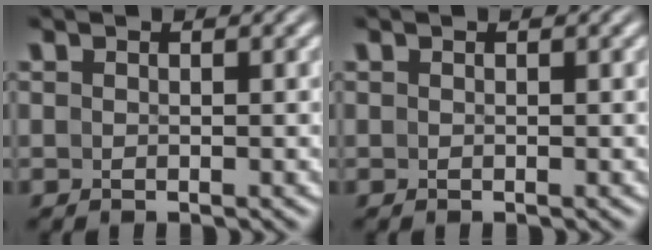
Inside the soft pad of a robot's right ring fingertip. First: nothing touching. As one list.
[{"total": 0.0}]